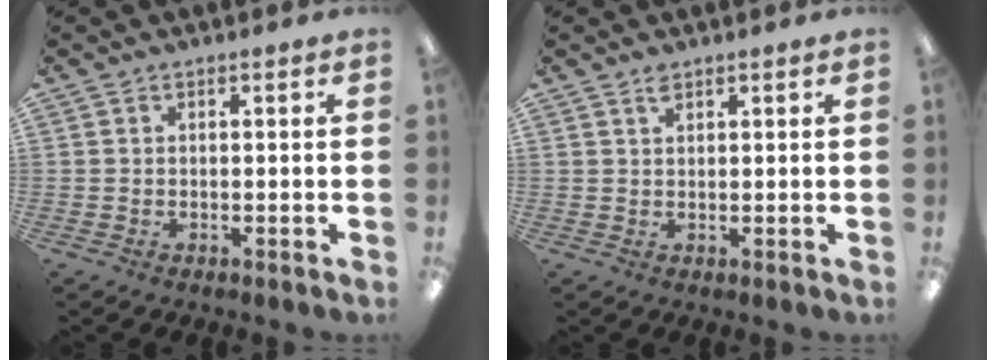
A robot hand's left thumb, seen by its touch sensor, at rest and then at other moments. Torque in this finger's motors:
{"motor_torque": [-0.07, 0.01, -0.10, -0.09, 0.01]}